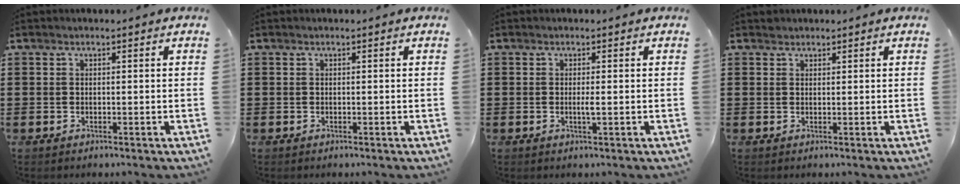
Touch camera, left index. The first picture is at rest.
{"total": 0.0}
{"total": 1.3, "force": [-0.1, 0.0, 1.3], "torque": [-0.025, -0.004, -0.002]}
{"total": 1.0, "force": [0.9, 0.4, 0.0], "torque": [0.000, 0.001, 0.018]}